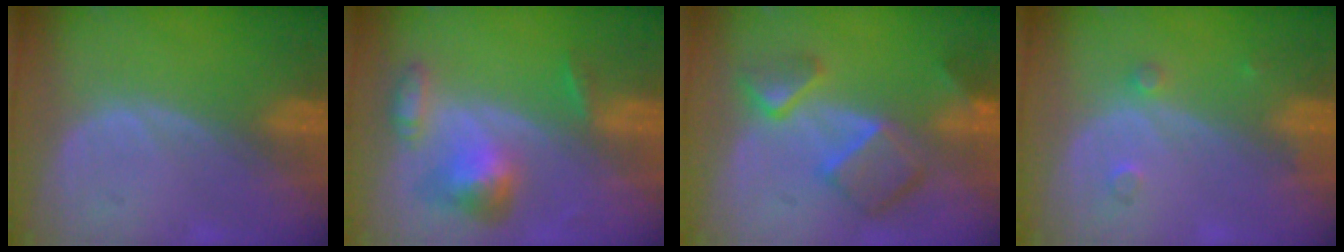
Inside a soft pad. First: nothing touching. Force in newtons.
{"total": 6.5, "press": 6.0, "slide": 2.5}
{"total": 7.9, "press": 6.9, "slide": 3.9}
{"total": 1.7, "press": 1.7, "slide": 0.3}